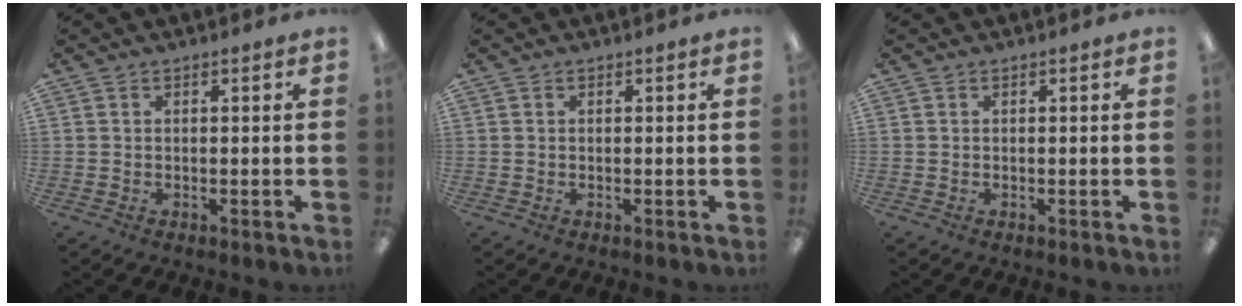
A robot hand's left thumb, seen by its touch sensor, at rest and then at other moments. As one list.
[{"total": 0.0}, {"total": 0.0}]